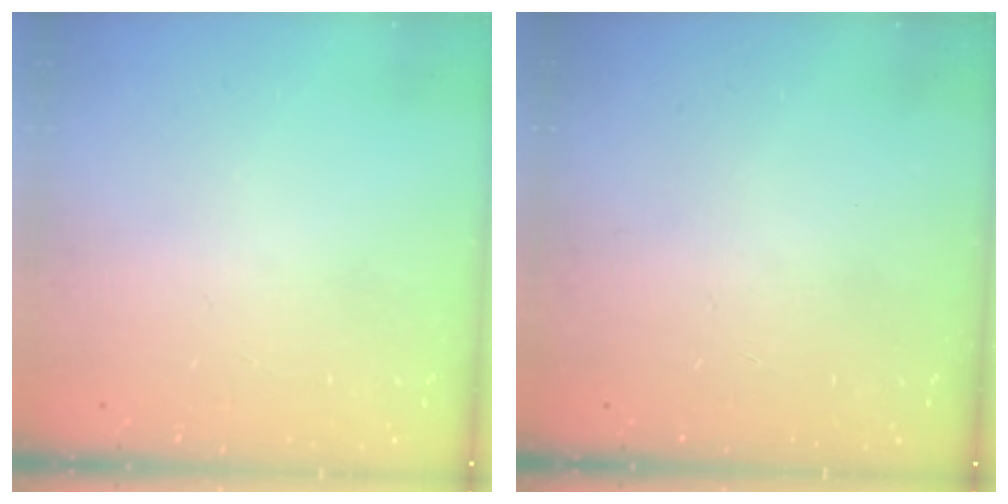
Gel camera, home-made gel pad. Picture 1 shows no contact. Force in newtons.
{"total": 0.0}